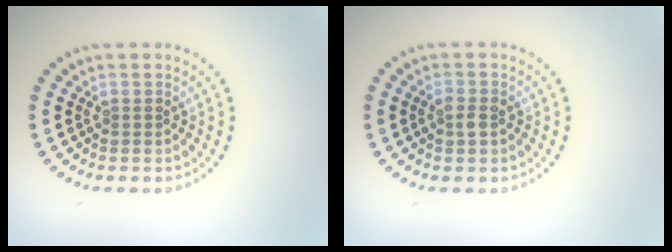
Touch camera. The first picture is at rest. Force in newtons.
{"total": 1.5, "press": 1.5, "slide": 0.1}